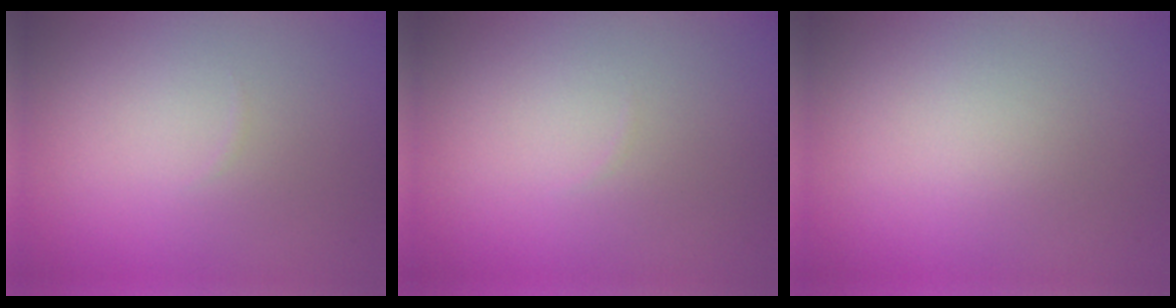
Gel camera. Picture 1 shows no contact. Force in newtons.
{"total": 0.0}
{"total": 0.0}